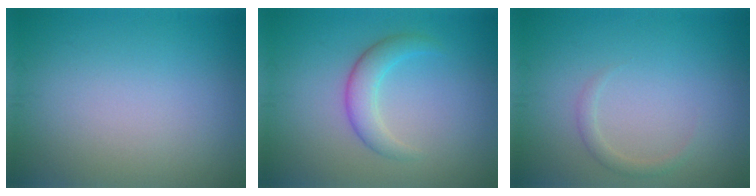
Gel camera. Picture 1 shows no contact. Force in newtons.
{"total": 2.8, "press": 2.8, "slide": 0.1}
{"total": 1.0, "press": 1.0, "slide": 0.1}